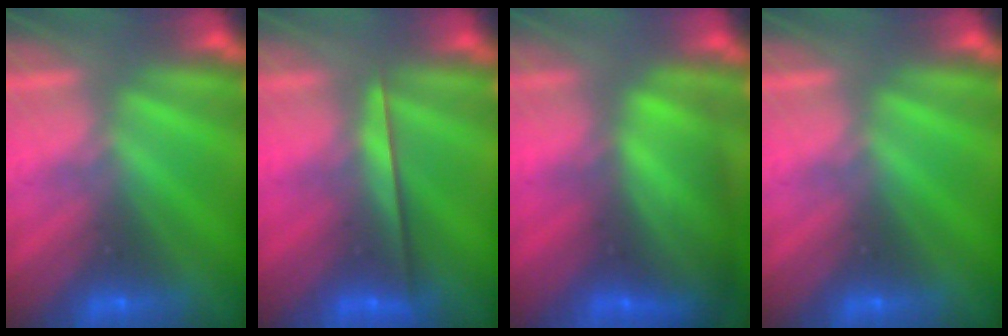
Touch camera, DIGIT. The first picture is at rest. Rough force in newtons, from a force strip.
{"total": 2.4}
{"total": 8.5}
{"total": 0.0}